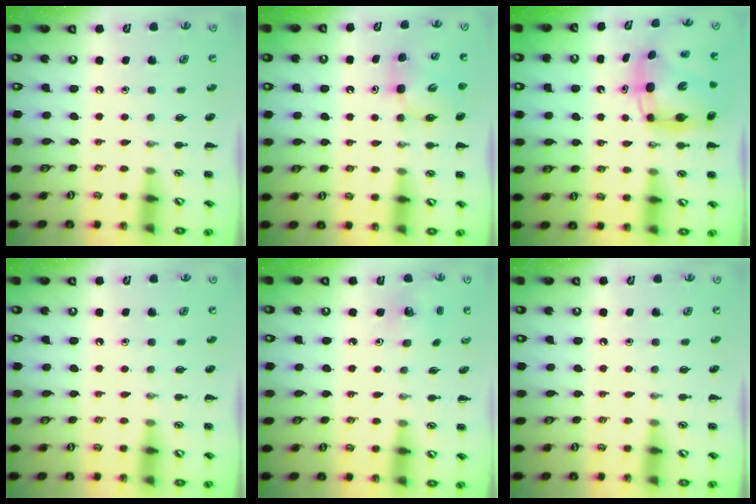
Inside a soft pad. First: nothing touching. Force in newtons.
{"total": 6.1, "press": 6.1, "slide": 0.7}
{"total": 8.1, "press": 7.8, "slide": 2.2}
{"total": 0.0}
{"total": 2.3, "press": 2.2, "slide": 0.7}
{"total": 0.0}